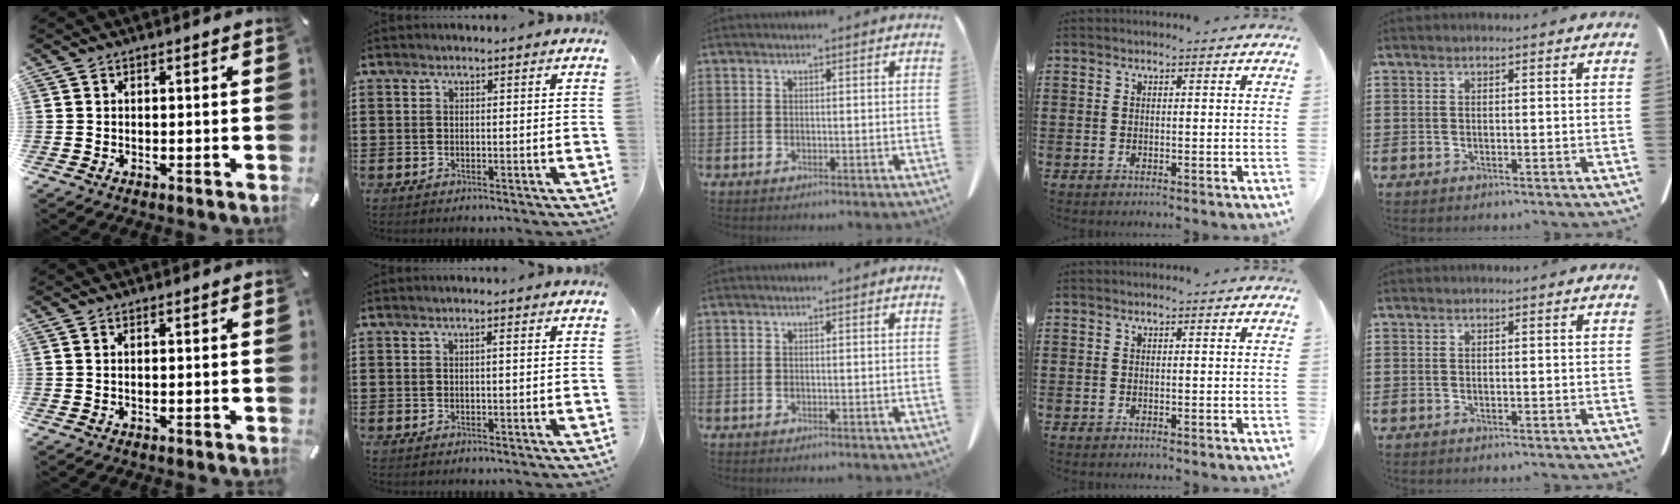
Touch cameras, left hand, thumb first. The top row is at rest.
{"thumb": {"total": 0.9, "force": [0.2, 0.1, 0.8], "torque": [-0.016, -0.003, 0.004]}, "index": {"total": 1.0, "force": [0.2, 0.0, 0.9], "torque": [-0.016, -0.002, 0.003]}}